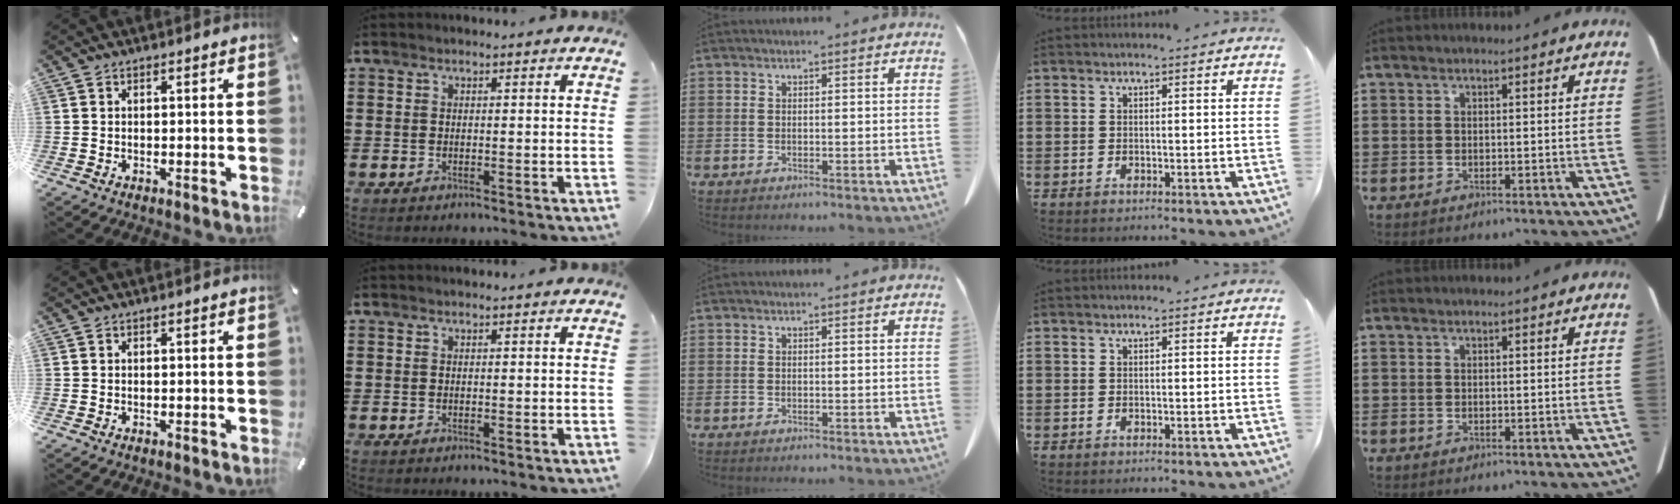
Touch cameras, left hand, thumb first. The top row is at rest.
{}